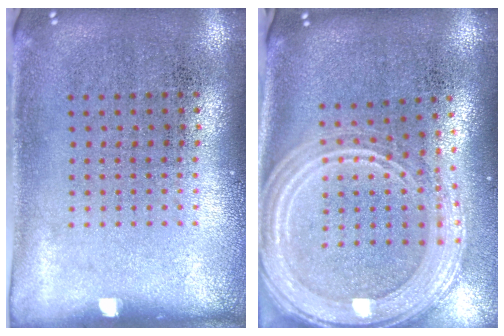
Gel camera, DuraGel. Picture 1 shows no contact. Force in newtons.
{"total": 3.1, "press": 2.5, "slide": 1.9}